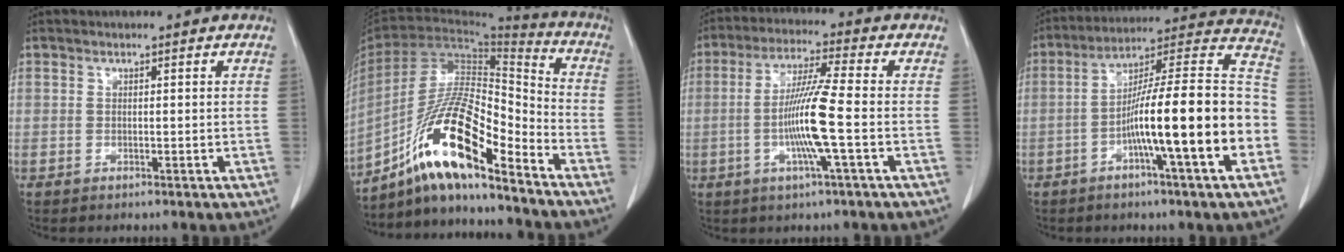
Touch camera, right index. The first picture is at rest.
{"total": 17.2, "force": [-11.4, 2.7, 12.7], "torque": [-0.247, 0.007, -0.206]}
{"total": 9.9, "force": [-1.8, -0.8, 9.7], "torque": [-0.187, -0.004, -0.039]}
{"total": 19.6, "force": [-5.4, 0.4, 18.8], "torque": [-0.254, 0.023, -0.087]}